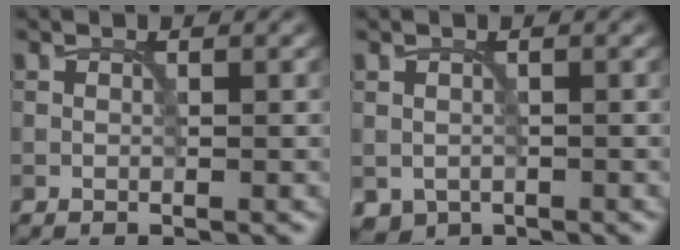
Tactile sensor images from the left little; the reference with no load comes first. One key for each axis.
{"total": 0.6, "fx": -0.2, "fy": 0.5, "fz": 0.1, "tx": -0.001, "ty": -0.005, "tz": -0.004}